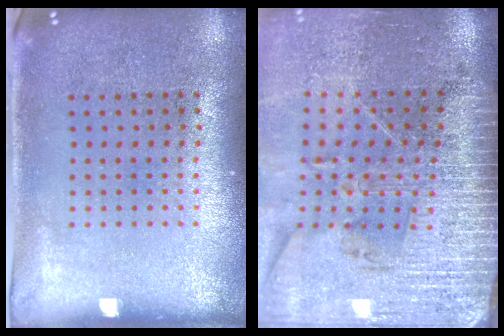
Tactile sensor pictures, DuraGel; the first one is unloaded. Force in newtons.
{"total": 3.5, "press": 3.2, "slide": 1.4}